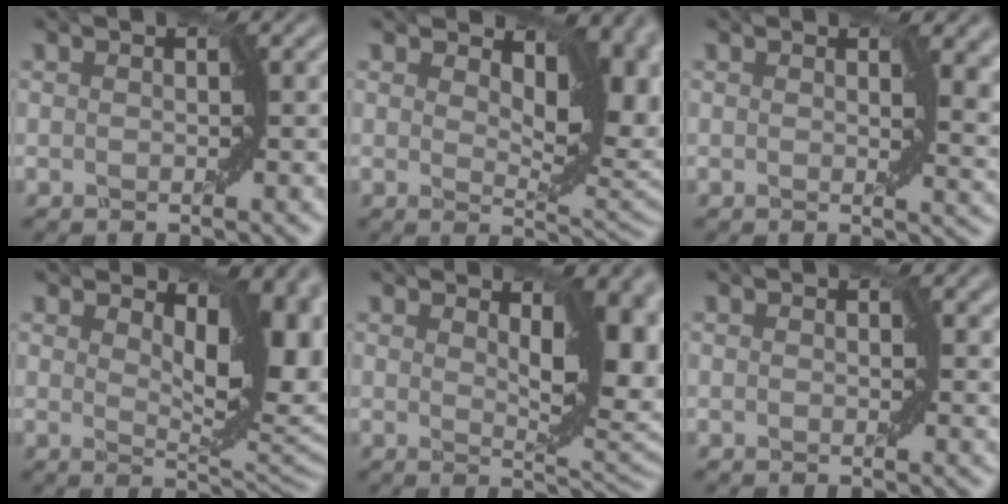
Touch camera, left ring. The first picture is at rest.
{"total": 10.5, "force": [2.2, 5.5, 8.6], "torque": [-0.112, -0.005, 0.039]}
{"total": 5.4, "force": [1.2, 3.4, 4.1], "torque": [-0.040, -0.002, 0.010]}
{"total": 9.5, "force": [1.9, 4.7, 8.0], "torque": [-0.123, -0.009, 0.039]}
{"total": 8.5, "force": [1.1, 4.2, 7.4], "torque": [-0.110, -0.007, 0.024]}
{"total": 1.4, "force": [0.5, 0.9, 0.8], "torque": [-0.015, -0.002, 0.002]}